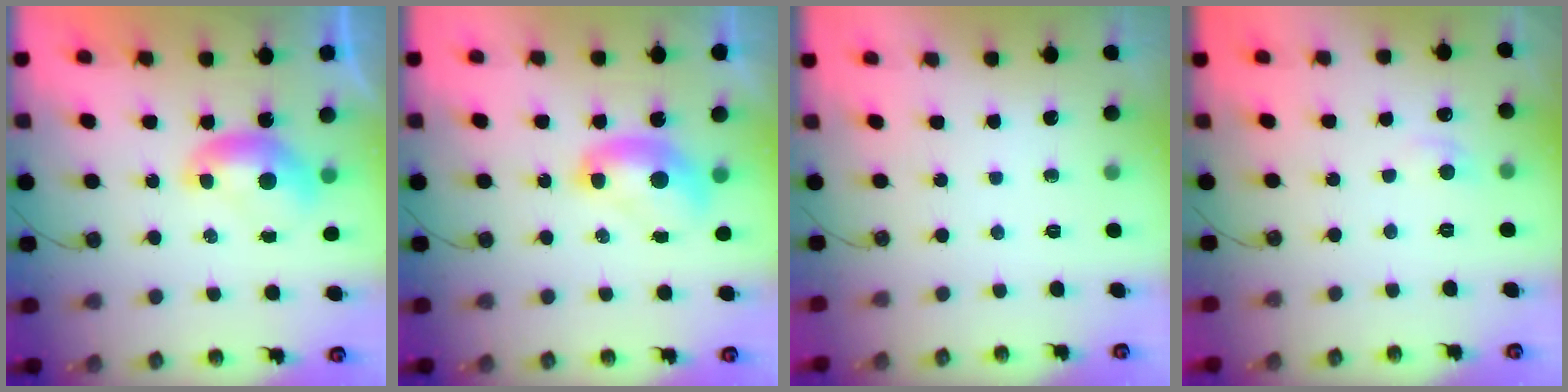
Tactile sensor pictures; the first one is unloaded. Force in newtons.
{"total": 2.0, "press": 2.0, "slide": 0.2}
{"total": 0.0}
{"total": 0.9, "press": 0.4, "slide": 0.8}